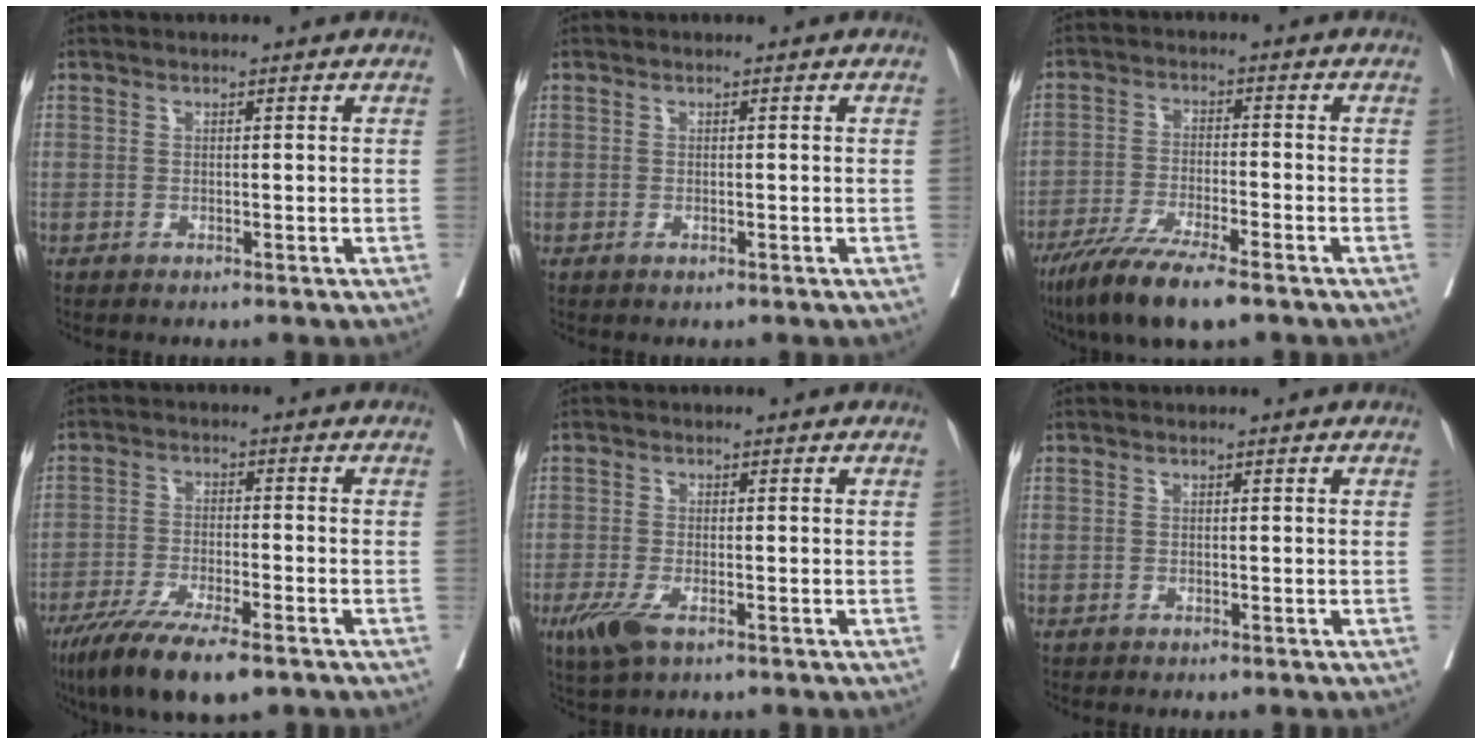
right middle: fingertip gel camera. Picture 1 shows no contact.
{"total": 0.0}
{"total": 11.0, "force": [-7.9, 1.5, 7.5], "torque": [-0.129, -0.027, -0.136]}
{"total": 12.3, "force": [-8.7, 2.4, 8.4], "torque": [-0.140, -0.027, -0.143]}
{"total": 4.2, "force": [-2.3, 1.3, 3.3], "torque": [-0.071, -0.011, -0.039]}
{"total": 0.0}